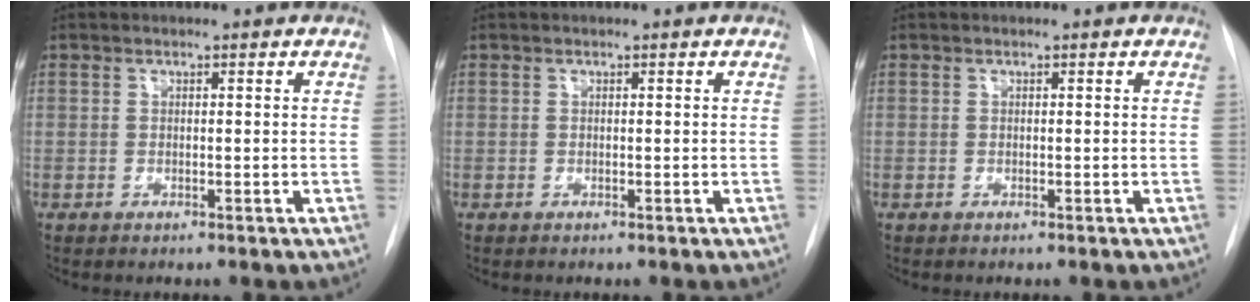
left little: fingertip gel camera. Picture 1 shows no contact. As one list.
[{"total": 0.0}, {"total": 0.0}]